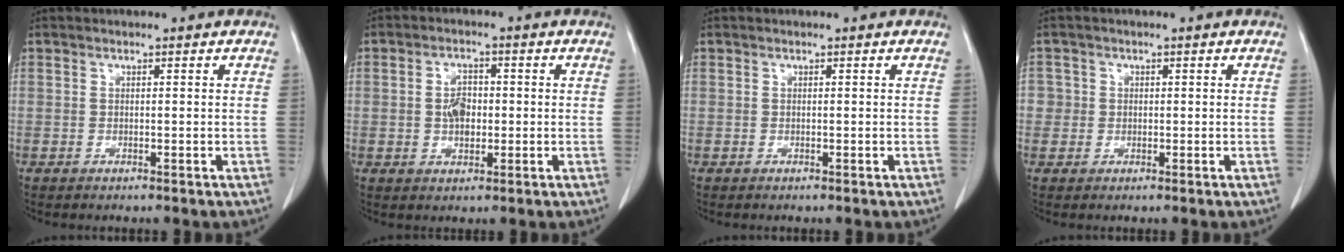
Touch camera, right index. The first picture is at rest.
{"total": 4.1, "force": [-0.1, 2.5, 3.3], "torque": [-0.061, 0.004, -0.001]}
{"total": 0.0}
{"total": 2.3, "force": [-0.1, 2.3, 0.1], "torque": [0.013, 0.007, -0.004]}